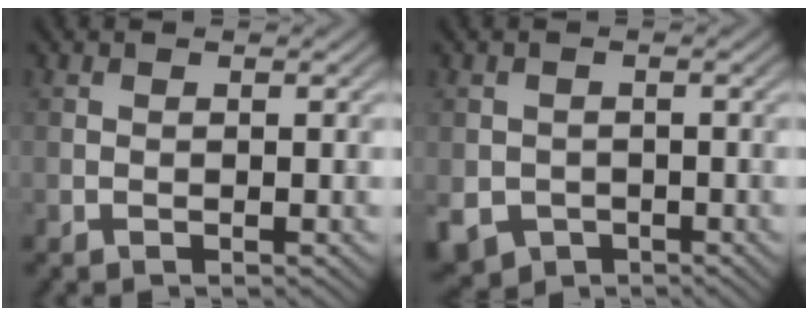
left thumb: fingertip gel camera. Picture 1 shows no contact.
{"total": 4.1, "force": [-1.7, 3.5, 1.4], "torque": [-0.040, -0.019, -0.031]}